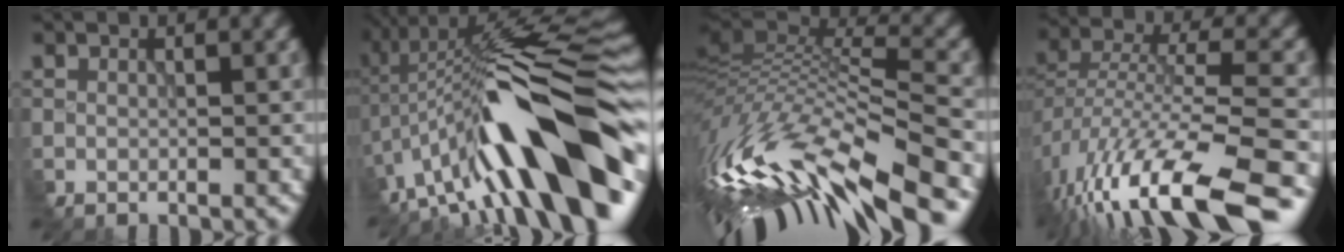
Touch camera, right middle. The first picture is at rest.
{"total": 14.7, "force": [-5.6, 3.5, 13.1], "torque": [-0.193, 0.035, -0.086]}
{"total": 15.6, "force": [-7.6, 5.3, 12.5], "torque": [-0.271, -0.002, -0.124]}
{"total": 13.8, "force": [-9.2, 4.7, 9.2], "torque": [-0.188, -0.001, -0.149]}